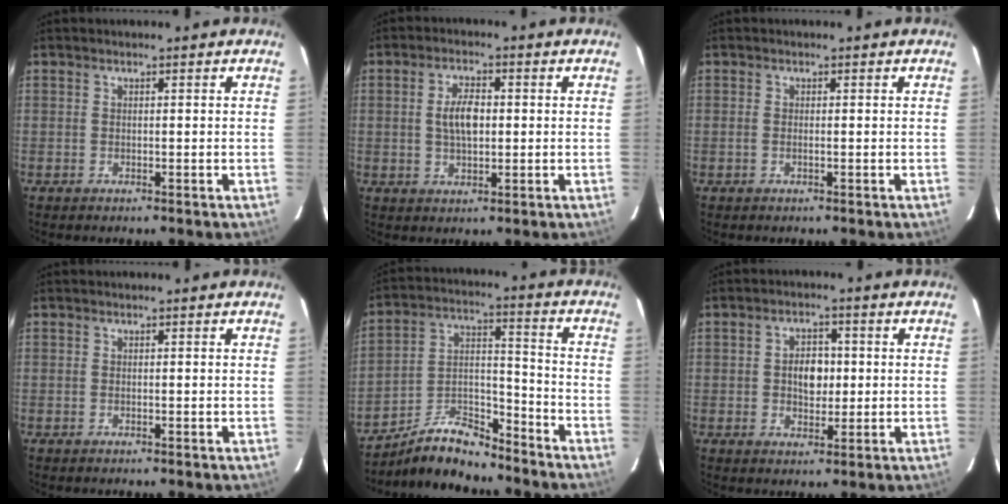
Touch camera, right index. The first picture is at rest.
{"total": 5.5, "force": [0.3, 2.7, 4.8], "torque": [-0.091, 0.007, 0.008]}
{"total": 0.9, "force": [-0.2, 0.1, 0.8], "torque": [-0.018, 0.001, -0.006]}
{"total": 0.0}
{"total": 11.8, "force": [-10.0, 3.7, 5.1], "torque": [-0.106, 0.028, -0.179]}
{"total": 5.1, "force": [0.1, 3.5, 3.8], "torque": [-0.062, 0.009, 0.003]}